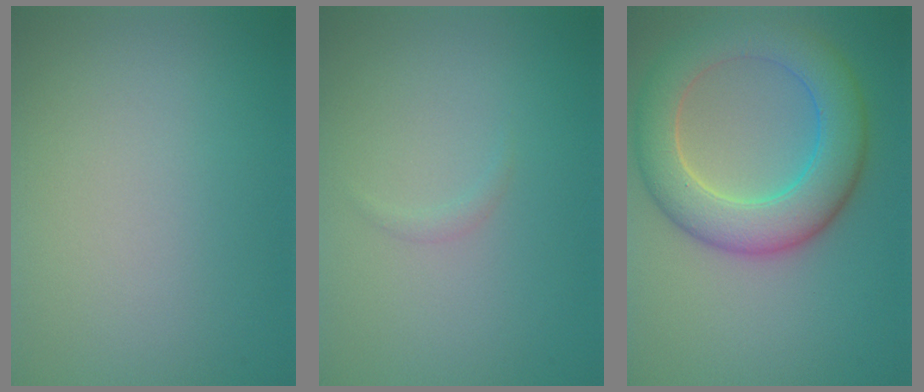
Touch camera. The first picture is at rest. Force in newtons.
{"total": 0.6, "press": 0.6, "slide": 0.1}
{"total": 7.7, "press": 7.7, "slide": 0.4}